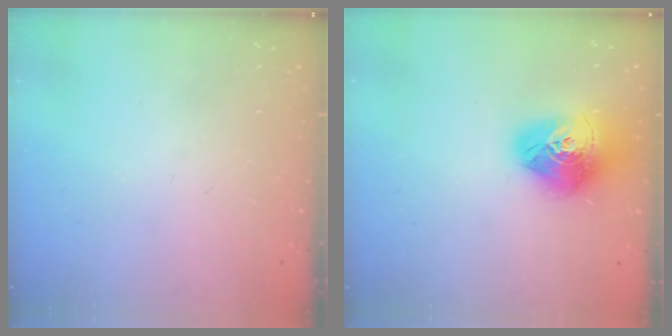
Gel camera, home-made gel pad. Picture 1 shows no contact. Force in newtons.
{"total": 17.6, "press": 17.6, "slide": 1.6}